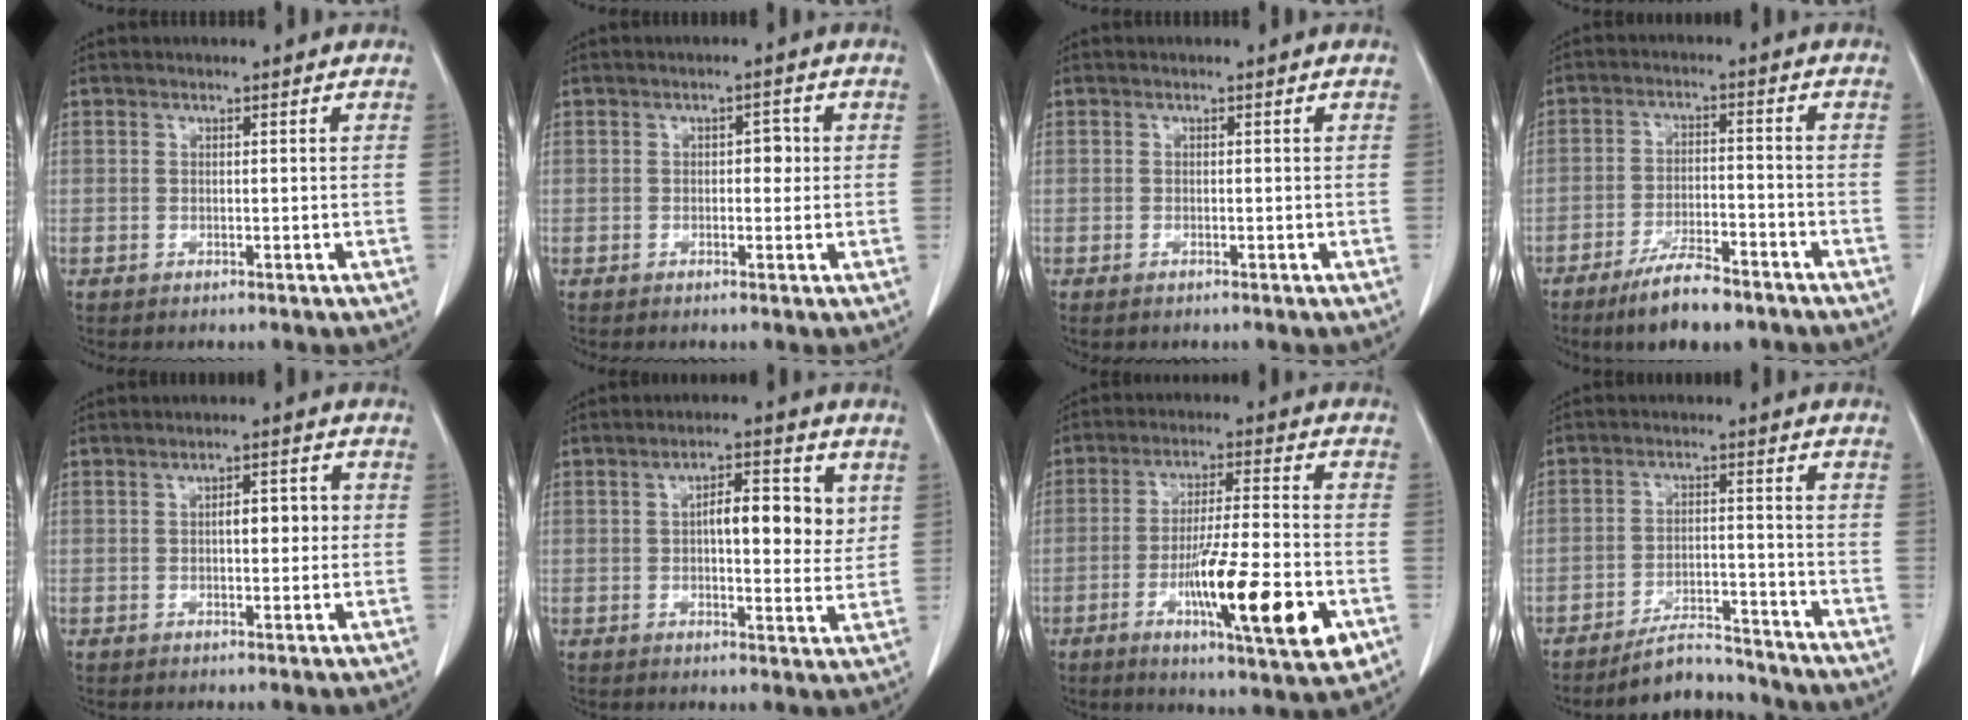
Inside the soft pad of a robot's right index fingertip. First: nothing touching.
{"total": 2.8, "force": [0.1, 1.6, 2.3], "torque": [-0.036, 0.018, 0.004]}
{"total": 1.1, "force": [-0.5, 0.6, 0.7], "torque": [-0.018, -0.001, -0.005]}
{"total": 9.8, "force": [-7.2, 2.4, 6.1], "torque": [-0.107, -0.010, -0.122]}
{"total": 4.6, "force": [0.3, 1.9, 4.2], "torque": [-0.069, 0.015, 0.007]}
{"total": 9.4, "force": [2.1, 3.5, 8.5], "torque": [-0.127, 0.015, 0.032]}
{"total": 17.2, "force": [-5.7, 2.3, 16.1], "torque": [-0.250, -0.012, -0.085]}
{"total": 8.0, "force": [-7.5, 2.1, 1.8], "torque": [-0.030, 0.011, -0.125]}